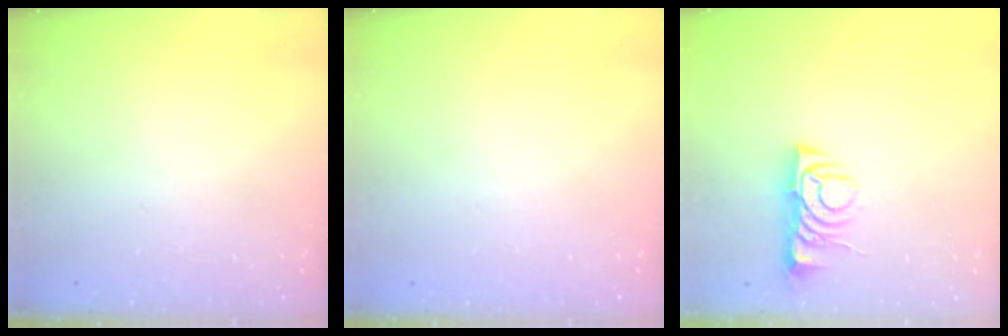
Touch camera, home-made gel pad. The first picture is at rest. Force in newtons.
{"total": 0.0}
{"total": 5.5, "press": 5.4, "slide": 0.7}